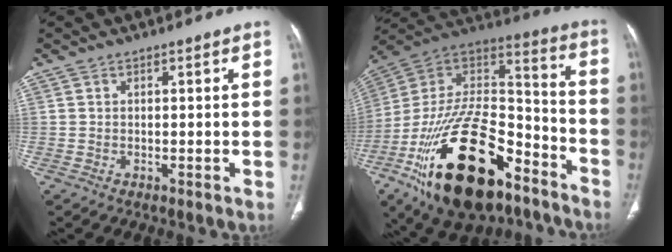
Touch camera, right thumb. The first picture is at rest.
{"total": 32.3, "force": [-16.8, 15.6, 22.8], "torque": [-0.417, 0.054, -0.279]}